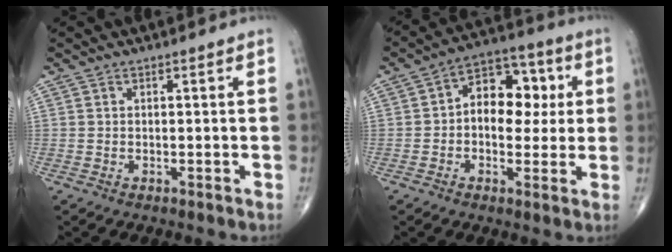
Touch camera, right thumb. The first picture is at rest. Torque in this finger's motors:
{"motor_torque": [0.06, 0.62, 0.91, 0.21, 0.07]}